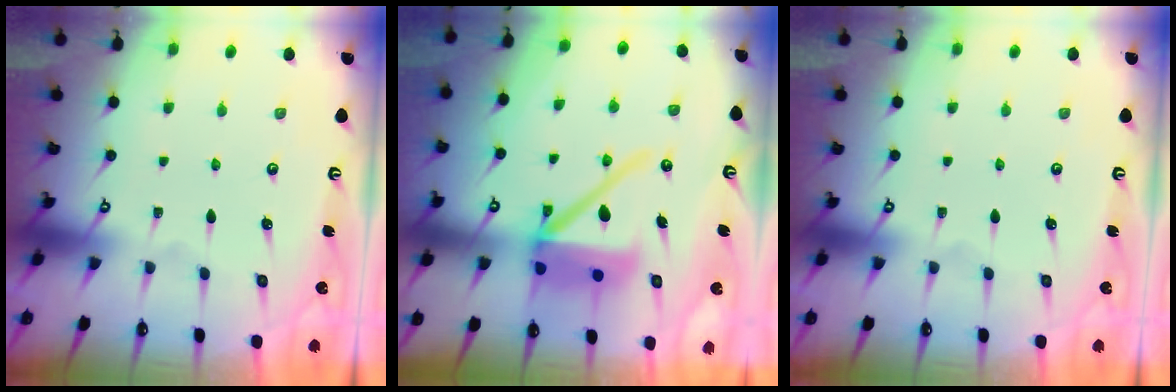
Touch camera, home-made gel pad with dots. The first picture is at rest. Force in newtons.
{"total": 15.9, "press": 15.7, "slide": 2.0}
{"total": 0.0}